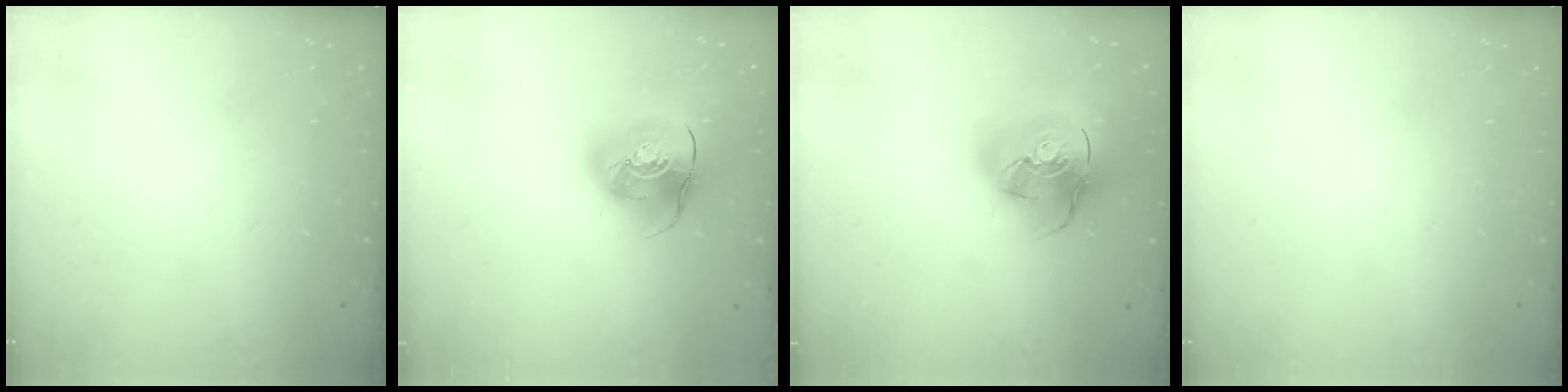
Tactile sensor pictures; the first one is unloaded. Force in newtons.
{"total": 11.7, "press": 11.5, "slide": 1.8}
{"total": 19.7, "press": 19.5, "slide": 2.7}
{"total": 0.0}